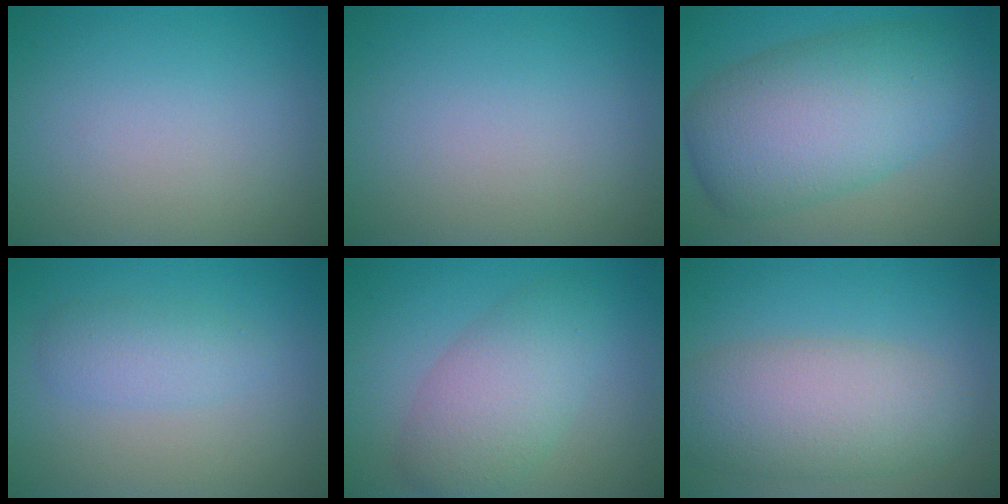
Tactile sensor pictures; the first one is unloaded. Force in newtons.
{"total": 0.0}
{"total": 10.0, "press": 10.0, "slide": 0.2}
{"total": 2.4, "press": 2.4, "slide": 0.1}
{"total": 5.3, "press": 5.3, "slide": 0.3}
{"total": 6.6, "press": 6.6, "slide": 0.3}